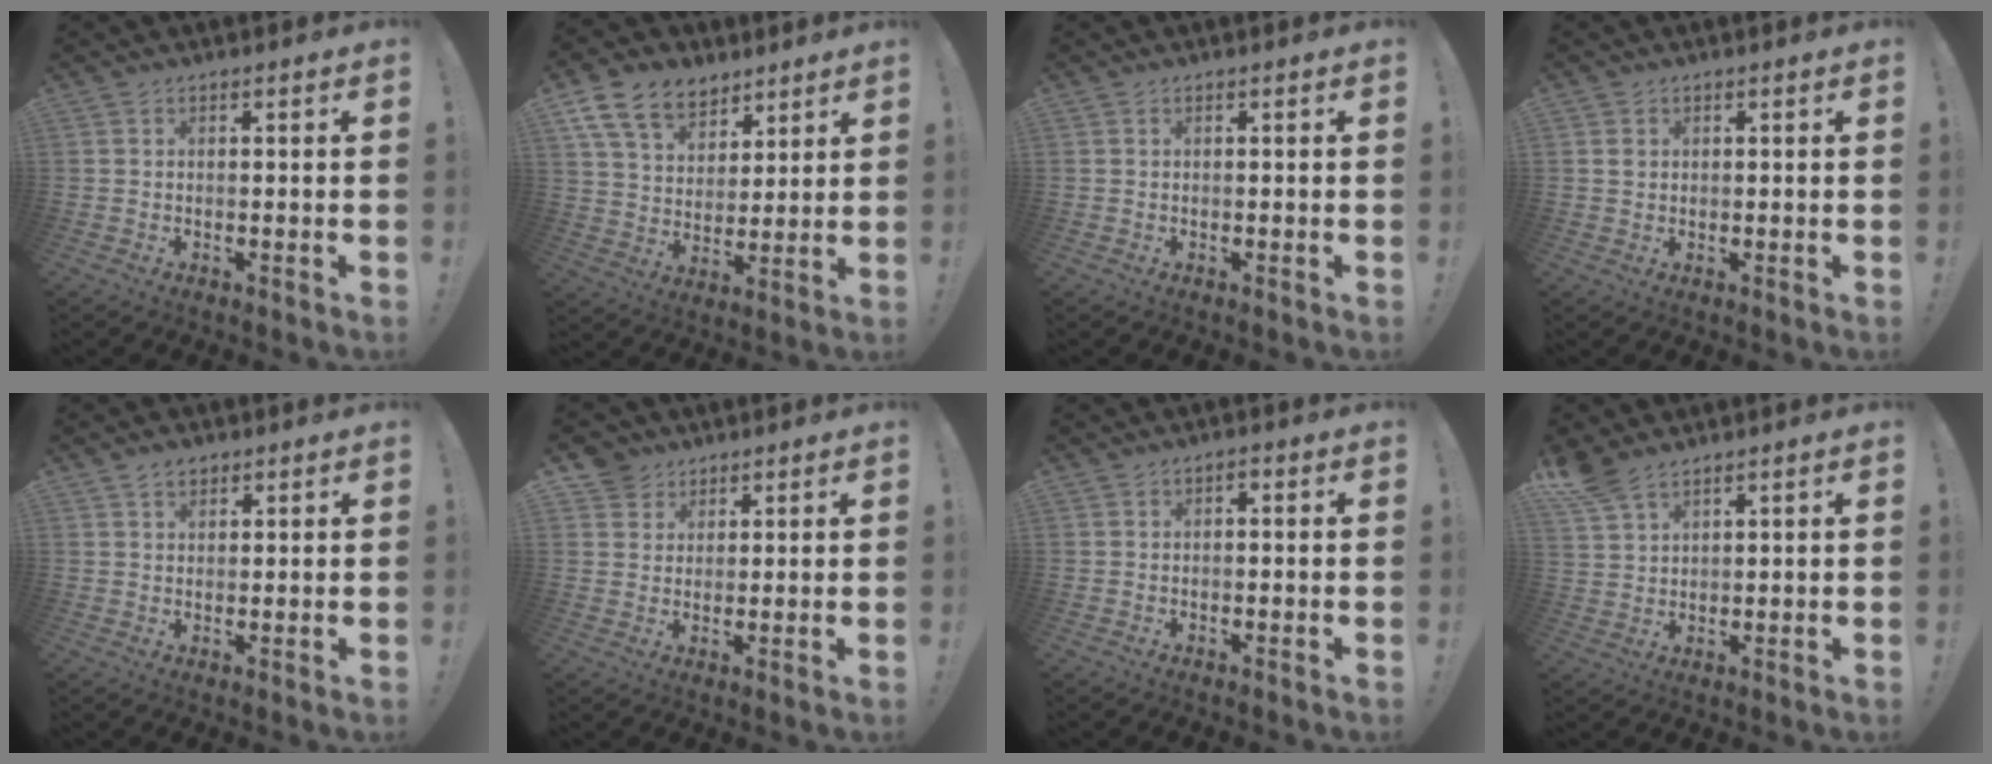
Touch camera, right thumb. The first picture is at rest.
{"total": 14.4, "force": [8.9, 9.5, 6.1], "torque": [-0.109, -0.049, 0.173]}
{"total": 0.0}
{"total": 1.5, "force": [0.6, 1.3, 0.4], "torque": [0.001, 0.001, 0.009]}
{"total": 3.0, "force": [2.0, 1.9, 1.1], "torque": [-0.017, -0.006, 0.037]}
{"total": 4.8, "force": [3.3, 3.5, 0.3], "torque": [-0.004, -0.020, 0.063]}
{"total": 0.9, "force": [-0.6, 0.5, 0.5], "torque": [-0.013, 0.007, -0.011]}
{"total": 6.6, "force": [5.2, 2.4, 3.2], "torque": [-0.060, -0.026, 0.102]}